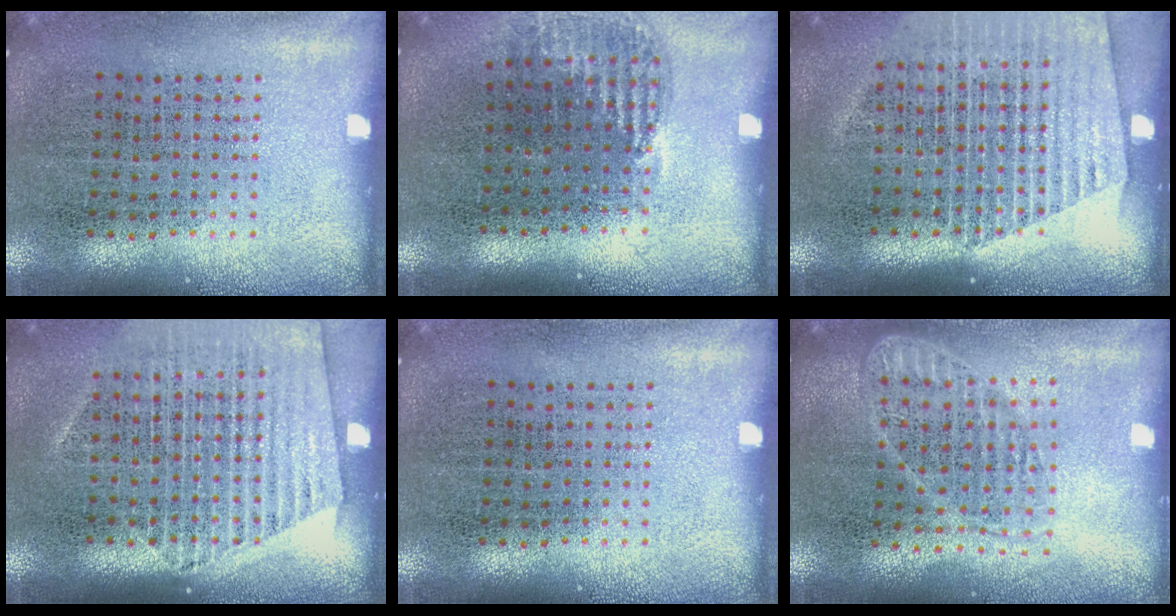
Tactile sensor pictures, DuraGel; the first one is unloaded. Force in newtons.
{"total": 1.0, "press": 0.9, "slide": 0.5}
{"total": 1.6, "press": 1.5, "slide": 0.5}
{"total": 1.4, "press": 1.3, "slide": 0.5}
{"total": 0.0}
{"total": 1.8, "press": 1.6, "slide": 0.9}